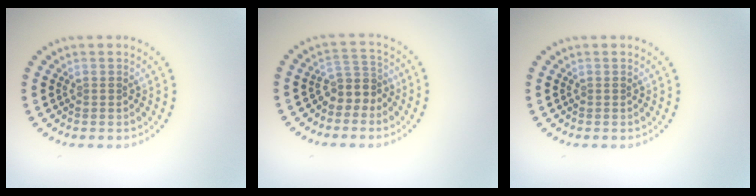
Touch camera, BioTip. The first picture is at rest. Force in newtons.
{"total": 2.7, "press": 2.1, "slide": 1.7}
{"total": 0.0}